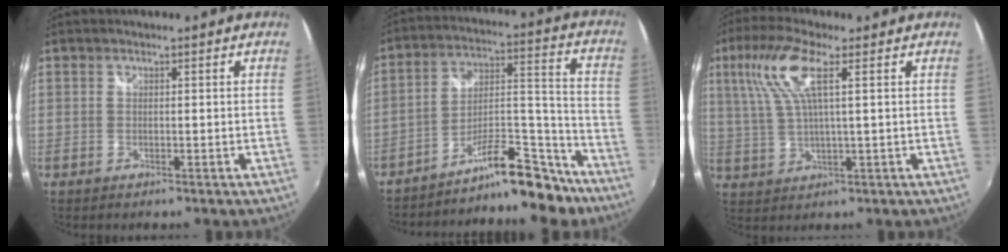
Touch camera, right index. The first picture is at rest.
{"total": 14.6, "force": [-12.1, 4.3, 6.9], "torque": [-0.103, 0.052, -0.181]}
{"total": 9.6, "force": [3.8, 1.7, 8.7], "torque": [-0.180, 0.013, 0.080]}